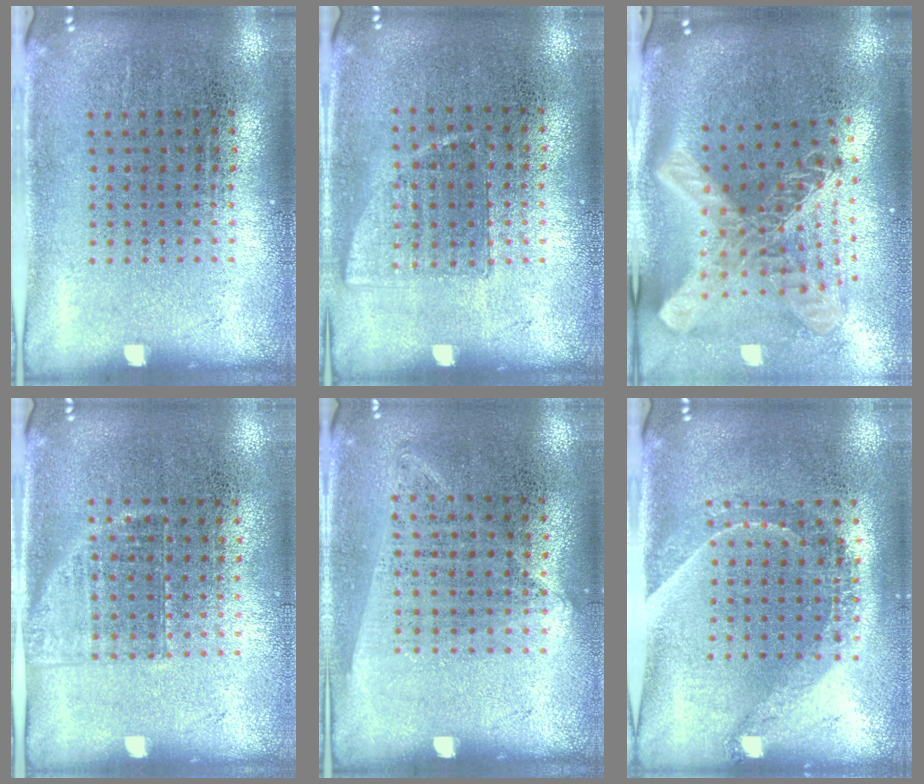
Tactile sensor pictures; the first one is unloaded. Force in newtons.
{"total": 0.7, "press": 0.6, "slide": 0.3}
{"total": 2.9, "press": 2.1, "slide": 2.0}
{"total": 1.2, "press": 1.0, "slide": 0.7}
{"total": 1.0, "press": 0.9, "slide": 0.5}
{"total": 1.6, "press": 1.2, "slide": 1.1}